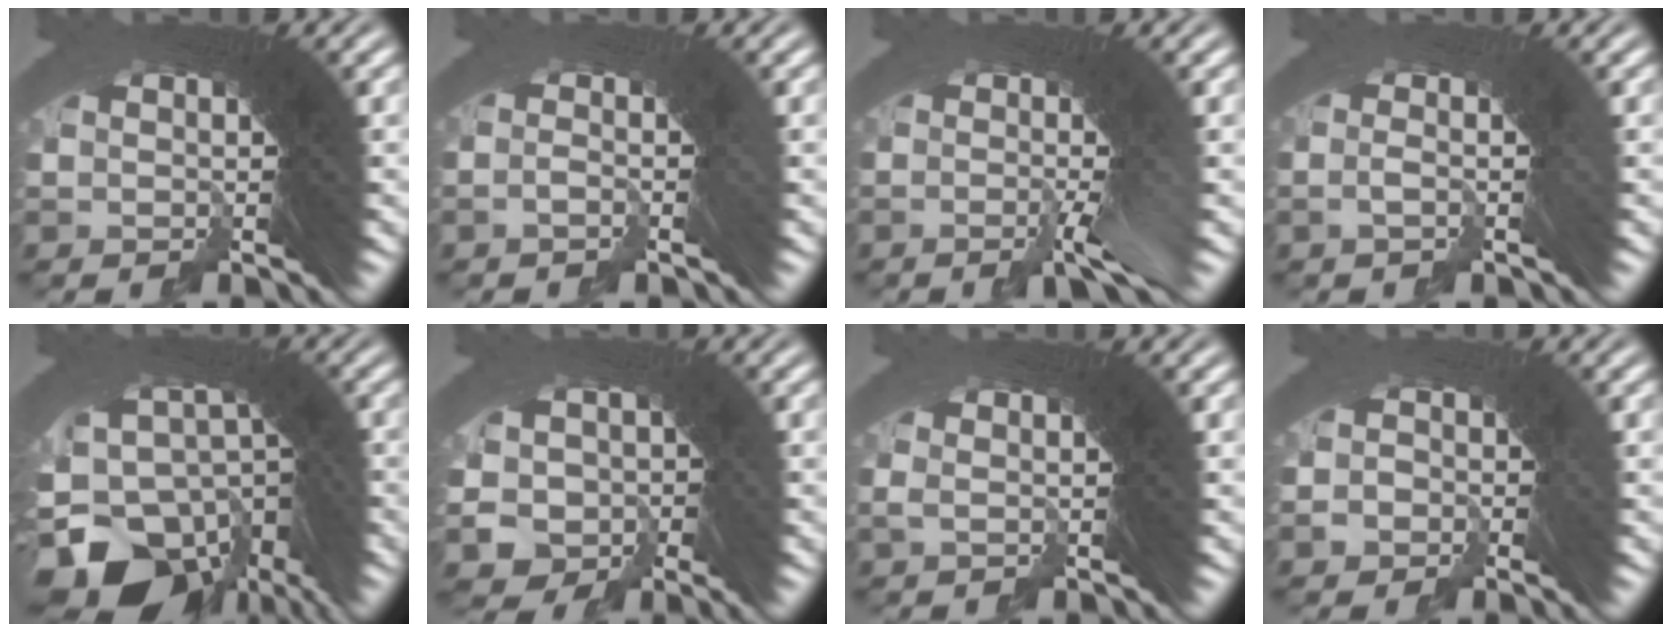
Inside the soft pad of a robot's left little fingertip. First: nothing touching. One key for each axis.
{"total": 1.8, "fx": -1.4, "fy": -0.8, "fz": 0.7, "tx": -0.006, "ty": 0.009, "tz": -0.028}
{"total": 3.4, "fx": -1.5, "fy": -0.3, "fz": 3.1, "tx": -0.035, "ty": 0.009, "tz": -0.032}
{"total": 1.7, "fx": -1.0, "fy": -0.8, "fz": 1.1, "tx": -0.014, "ty": 0.012, "tz": -0.021}
{"total": 15.5, "fx": -5.8, "fy": 9.9, "fz": 10.3, "tx": -0.240, "ty": -0.072, "tz": -0.059}
{"total": 10.7, "fx": -2.7, "fy": 9.6, "fz": 4.1, "tx": -0.125, "ty": -0.059, "tz": -0.033}
{"total": 1.5, "fx": 0.4, "fy": -0.2, "fz": 1.4, "tx": -0.010, "ty": 0.012, "tz": 0.002}
{"total": 1.7, "fx": -1.5, "fy": 0.6, "fz": -0.5, "tx": 0.020, "ty": 0.008, "tz": -0.033}